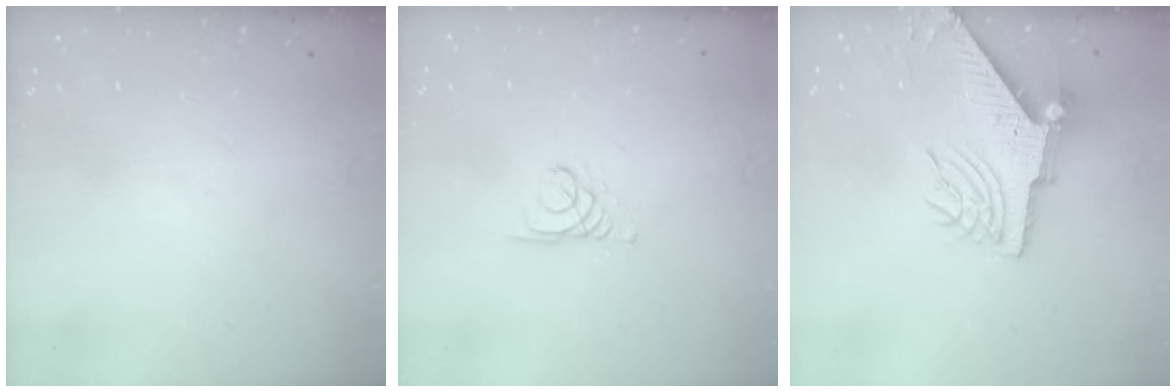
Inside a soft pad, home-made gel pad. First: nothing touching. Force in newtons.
{"total": 1.4, "press": 1.3, "slide": 0.1}
{"total": 9.5, "press": 9.4, "slide": 1.3}